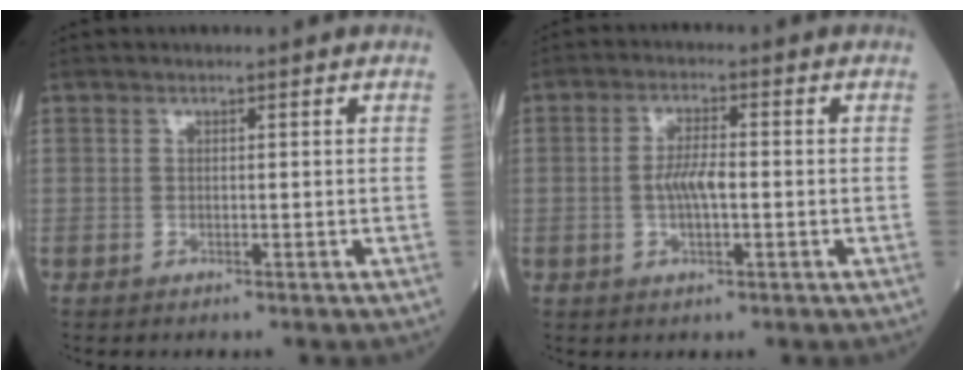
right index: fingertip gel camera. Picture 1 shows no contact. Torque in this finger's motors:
{"motor_torque": [0.04, 0.00, -0.01, 0.01]}